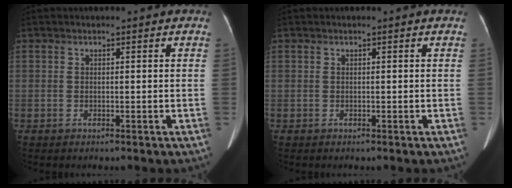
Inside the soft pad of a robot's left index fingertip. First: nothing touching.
{"total": 0.0}